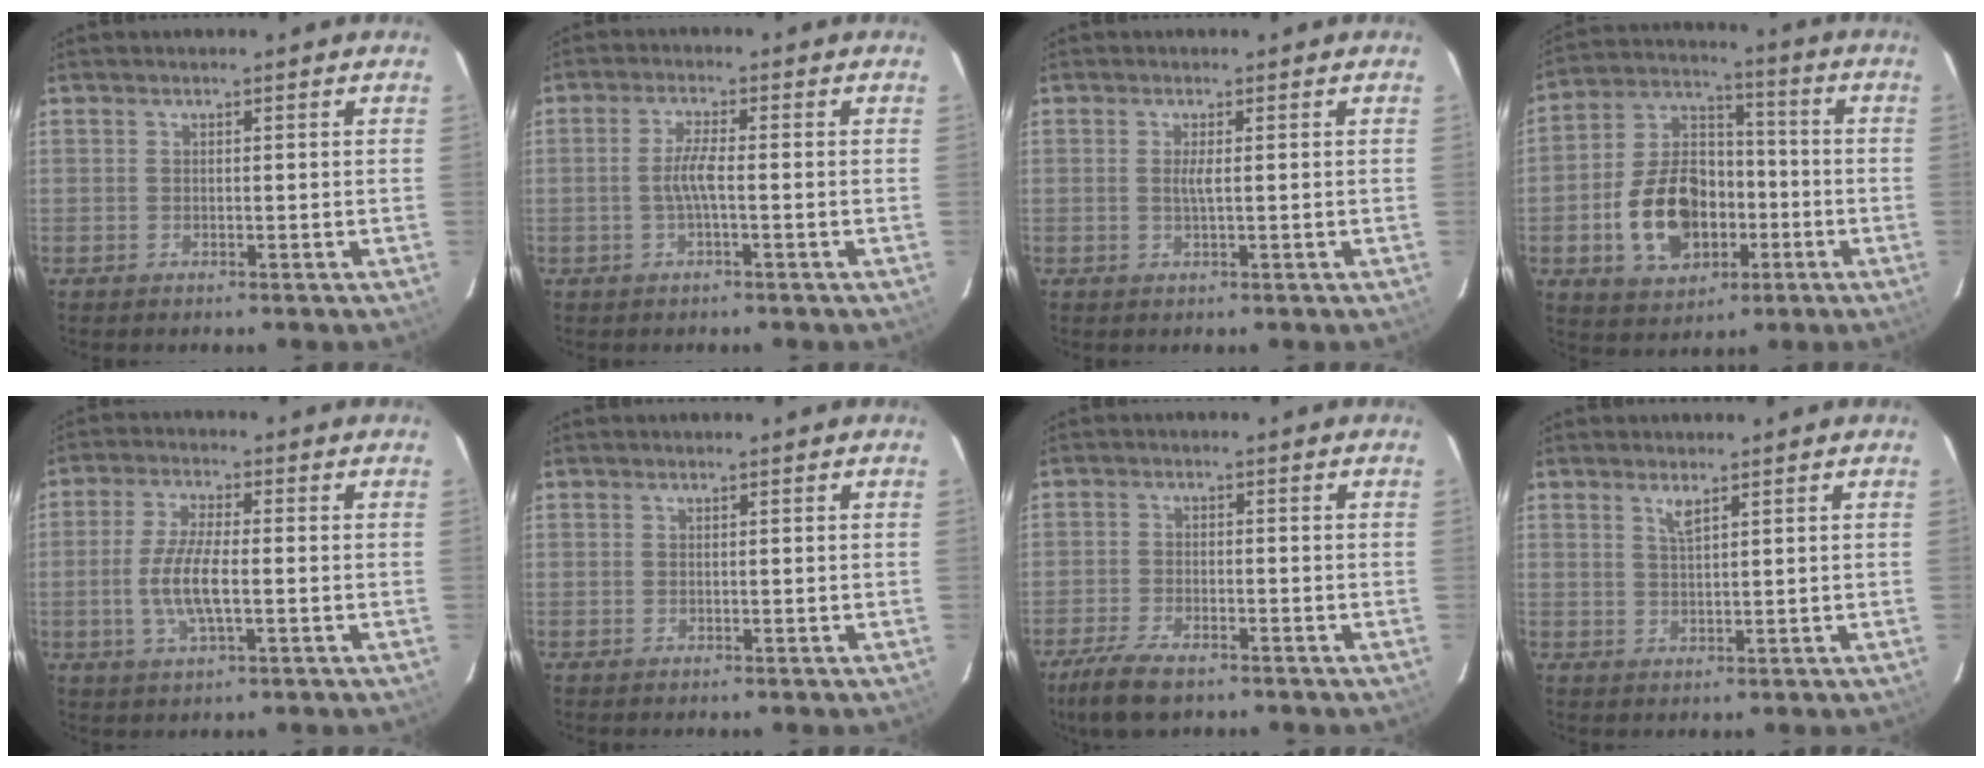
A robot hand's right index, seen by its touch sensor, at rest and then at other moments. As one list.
[{"total": 3.6, "force": [-0.8, 0.2, 3.6], "torque": [-0.072, 0.002, -0.014]}, {"total": 1.6, "force": [0.2, -0.1, 1.6], "torque": [-0.031, -0.002, 0.002]}, {"total": 16.0, "force": [-4.5, 10.7, 11.0], "torque": [-0.228, 0.024, -0.063]}, {"total": 8.0, "force": [-1.2, 2.2, 7.5], "torque": [-0.154, -0.003, -0.026]}, {"total": 0.0}, {"total": 7.8, "force": [-5.9, 2.5, 4.4], "torque": [-0.119, -0.020, -0.111]}, {"total": 2.1, "force": [1.4, 0.3, 1.6], "torque": [-0.030, 0.000, 0.026]}]